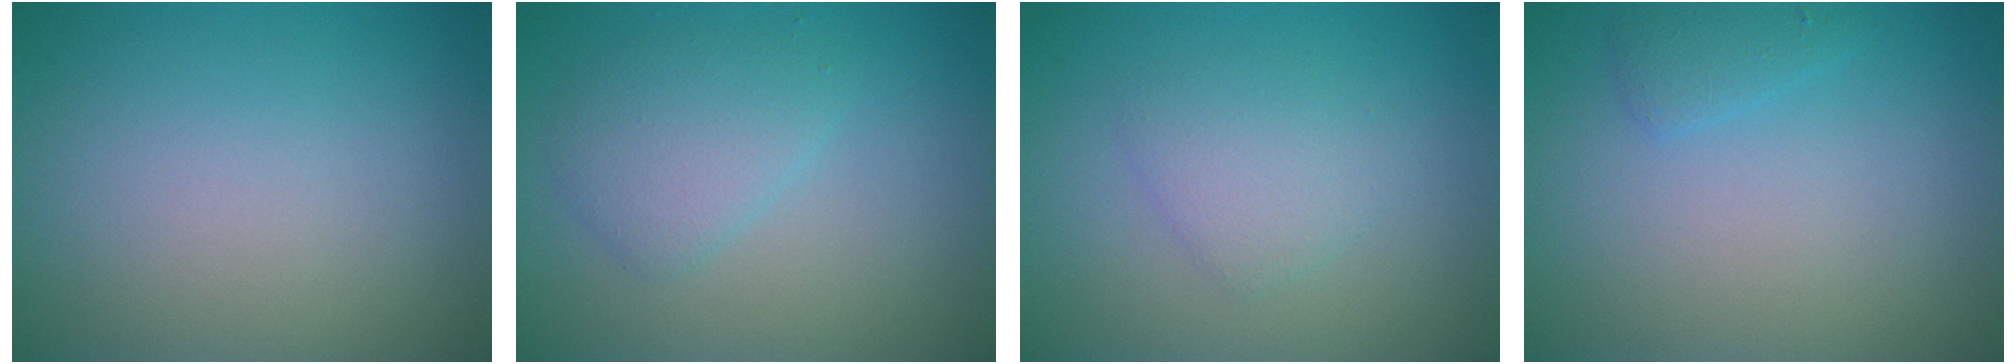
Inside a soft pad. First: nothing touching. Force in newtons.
{"total": 2.7, "press": 2.7, "slide": 0.2}
{"total": 2.2, "press": 2.2, "slide": 0.1}
{"total": 1.2, "press": 1.2, "slide": 0.1}